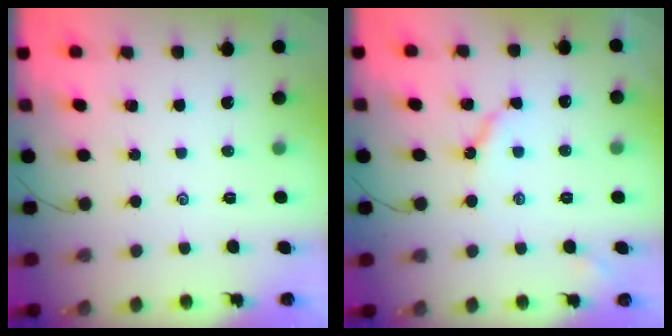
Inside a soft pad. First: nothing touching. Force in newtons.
{"total": 5.7, "press": 5.7, "slide": 0.7}